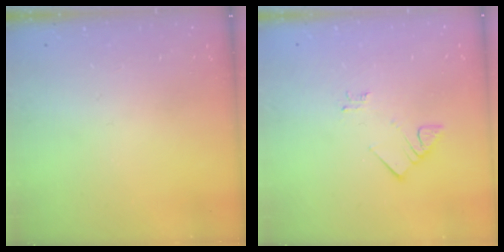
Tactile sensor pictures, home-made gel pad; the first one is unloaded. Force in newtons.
{"total": 3.3, "press": 3.3, "slide": 0.1}